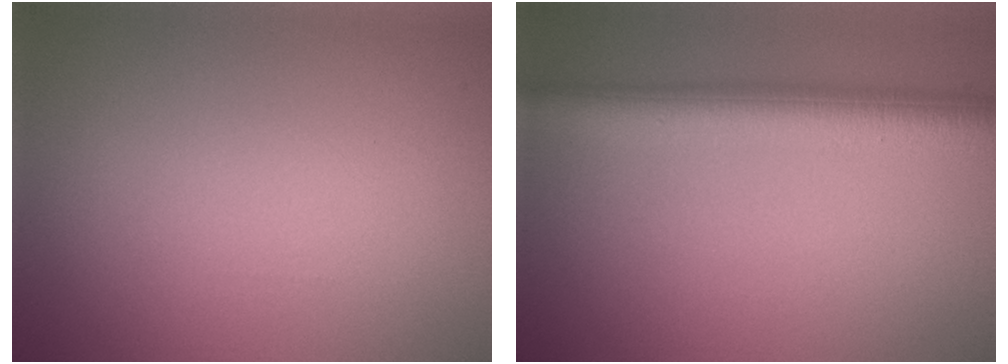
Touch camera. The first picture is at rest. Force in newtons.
{"total": 6.0, "press": 6.0, "slide": 0.0}